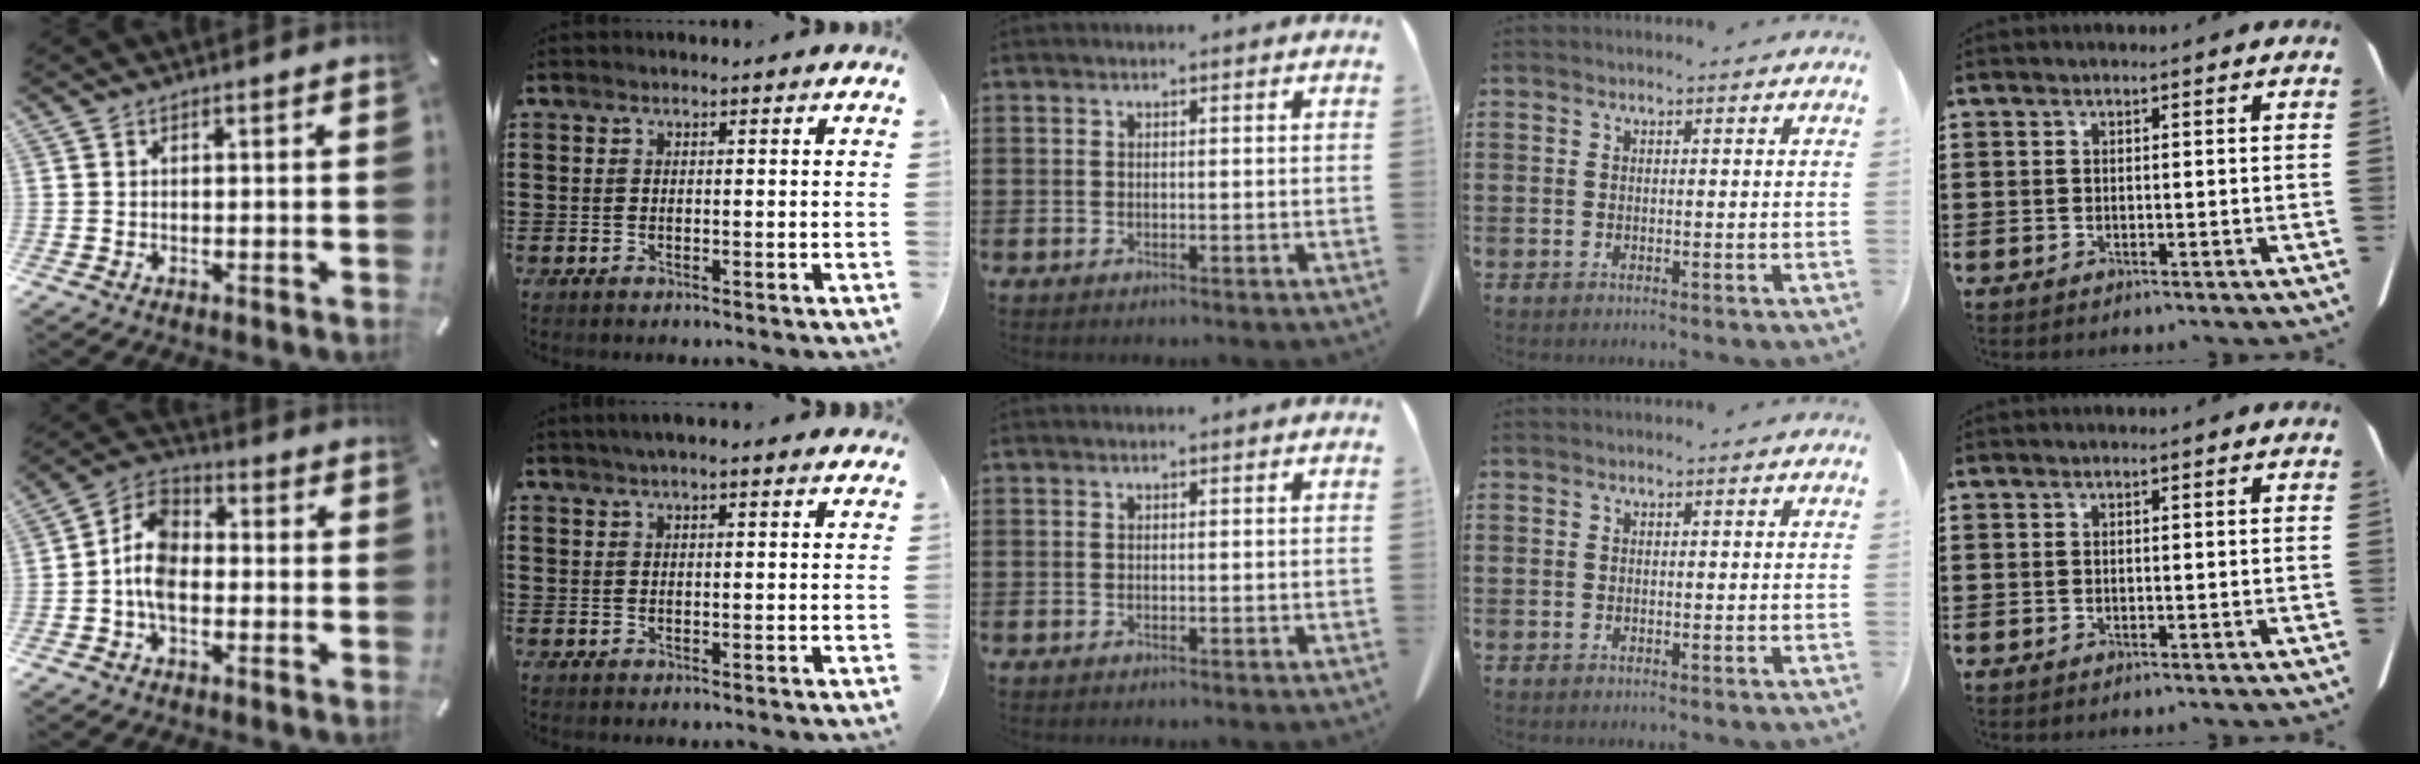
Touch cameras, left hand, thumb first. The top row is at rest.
{"thumb": {"total": 9.0, "force": [-2.5, 5.9, 6.4], "torque": [-0.143, 0.010, -0.049]}, "index": {"total": 2.4, "force": [2.0, 0.1, 1.4], "torque": [-0.030, 0.005, 0.036]}}